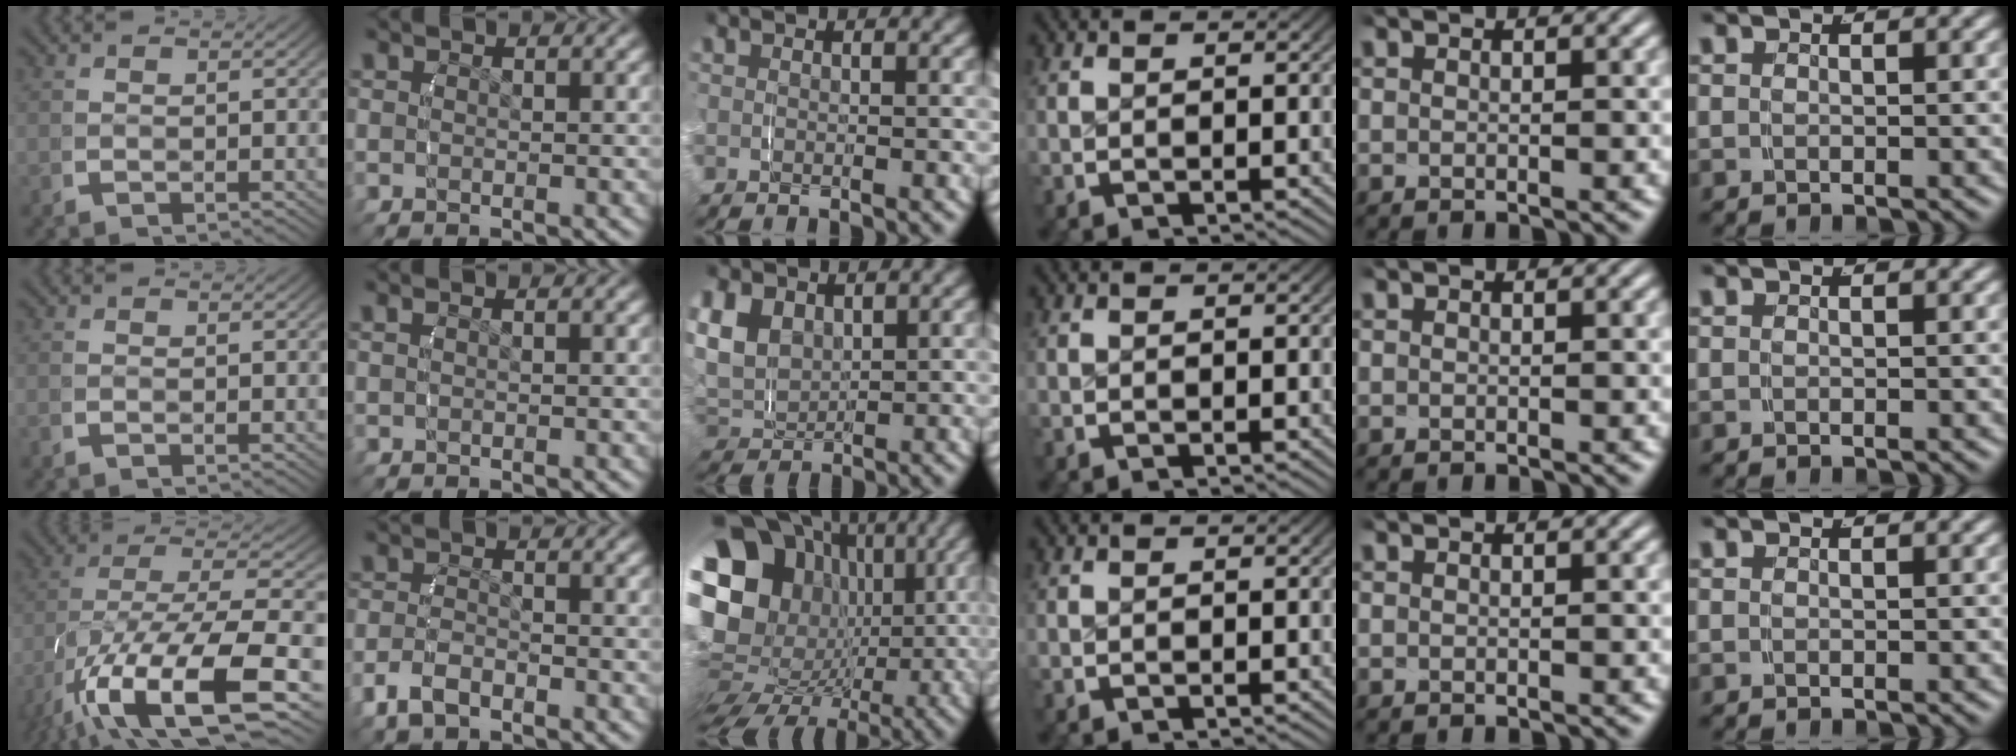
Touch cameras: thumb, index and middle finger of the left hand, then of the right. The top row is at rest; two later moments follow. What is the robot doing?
{"motion": "grasp_and_lifting", "object": "towel"}